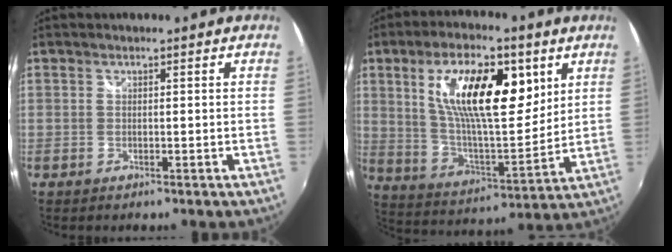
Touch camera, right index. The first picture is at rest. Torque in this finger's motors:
{"motor_torque": [0.74, 0.30, 1.05, 0.21]}